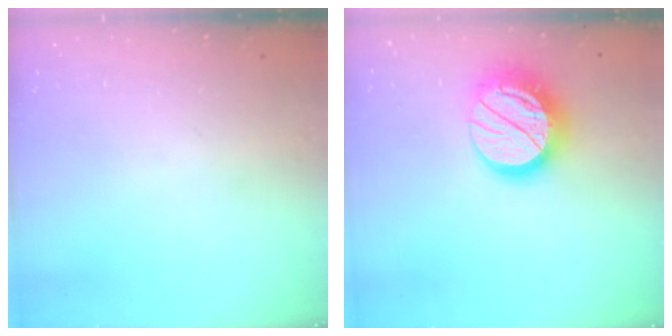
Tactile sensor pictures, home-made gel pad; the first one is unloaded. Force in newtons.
{"total": 17.5, "press": 17.5, "slide": 1.3}